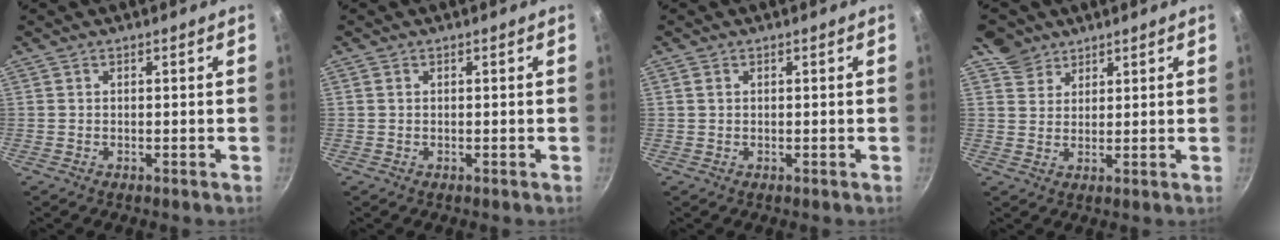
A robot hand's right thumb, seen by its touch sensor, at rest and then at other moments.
{"total": 0.7, "force": [0.3, 0.5, 0.4], "torque": [-0.008, 0.001, 0.004]}
{"total": 1.2, "force": [0.5, 0.9, 0.7], "torque": [-0.011, 0.001, 0.008]}
{"total": 4.8, "force": [3.4, 3.3, 0.3], "torque": [0.024, -0.005, 0.059]}